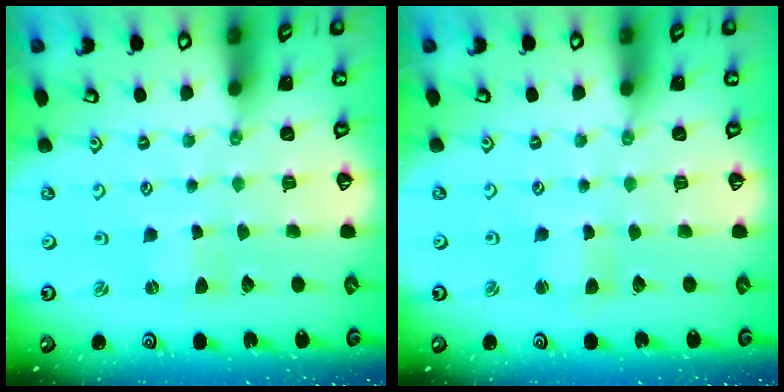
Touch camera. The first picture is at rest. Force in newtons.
{"total": 1.5, "press": 1.5, "slide": 0.2}